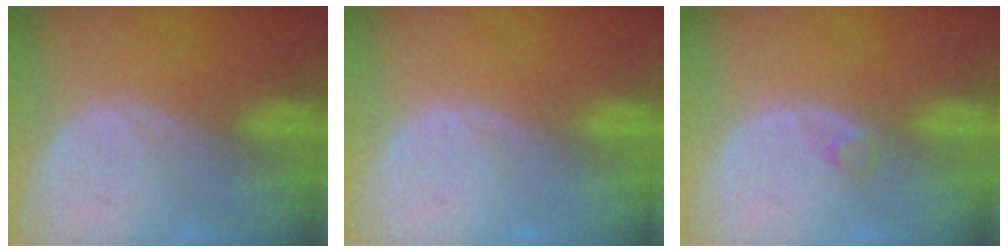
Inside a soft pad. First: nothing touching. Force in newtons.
{"total": 0.0}
{"total": 1.2, "press": 1.2, "slide": 0.1}